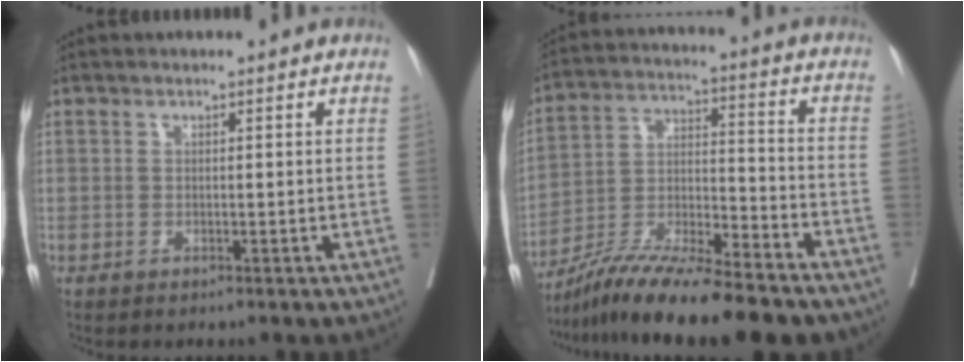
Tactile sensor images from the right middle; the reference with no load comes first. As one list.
[{"total": 17.3, "force": [-14.3, 1.6, 9.6], "torque": [-0.185, -0.019, -0.250]}]